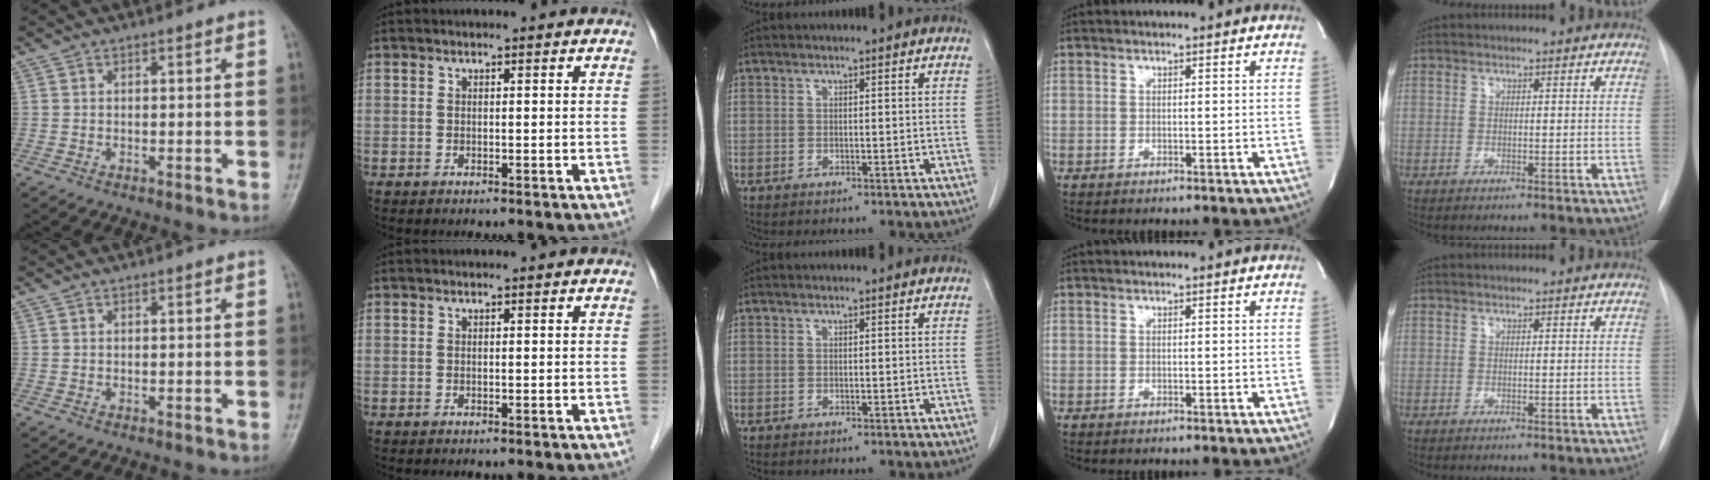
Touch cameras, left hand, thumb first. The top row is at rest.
{}